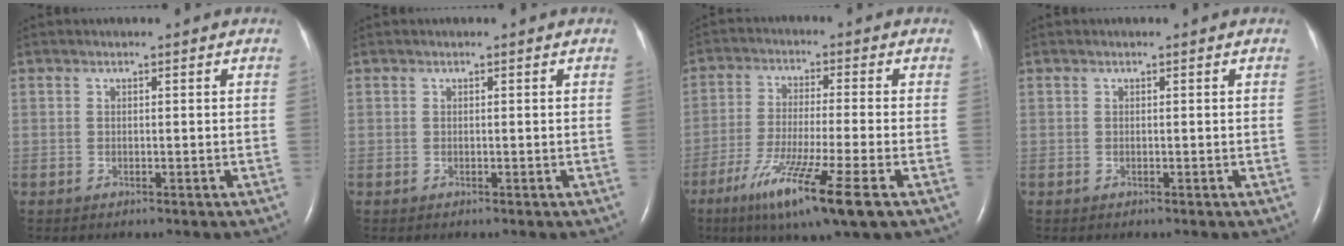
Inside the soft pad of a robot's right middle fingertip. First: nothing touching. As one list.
[{"total": 0.0}, {"total": 12.5, "force": [-6.4, -0.3, 10.8], "torque": [-0.208, -0.041, -0.110]}, {"total": 0.0}]